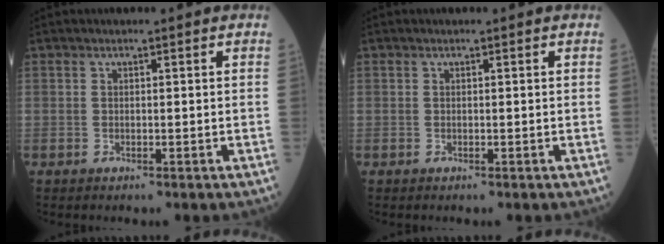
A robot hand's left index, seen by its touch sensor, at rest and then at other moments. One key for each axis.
{"total": 0.0}